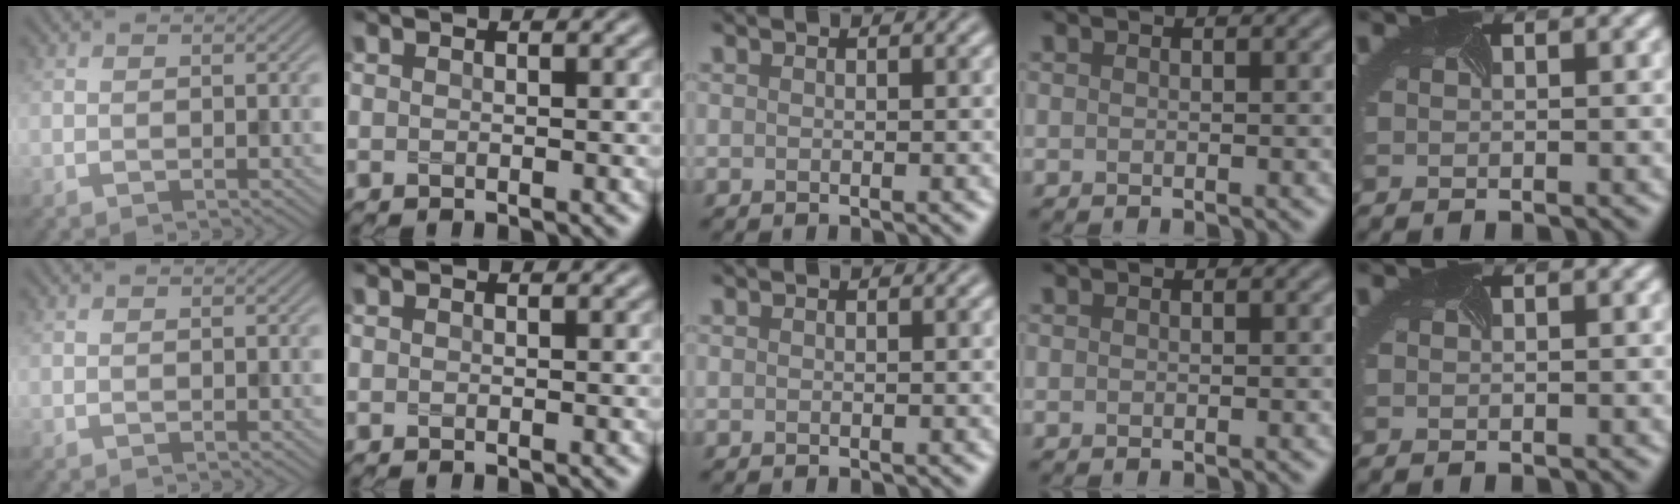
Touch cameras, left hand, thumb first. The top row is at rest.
{}